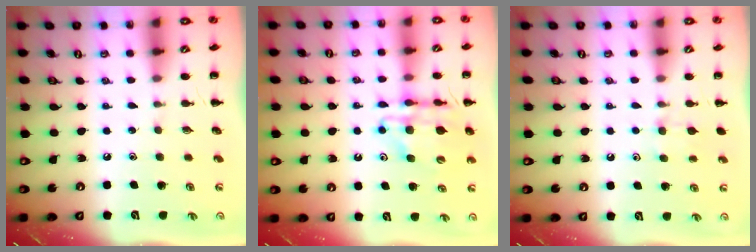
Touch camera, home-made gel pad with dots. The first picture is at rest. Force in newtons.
{"total": 12.9, "press": 12.3, "slide": 3.8}
{"total": 7.5, "press": 7.3, "slide": 2.0}